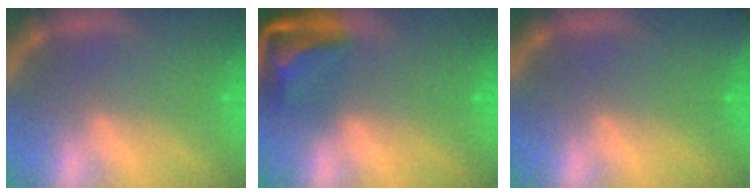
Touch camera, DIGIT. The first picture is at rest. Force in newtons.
{"total": 8.4}
{"total": 2.4}